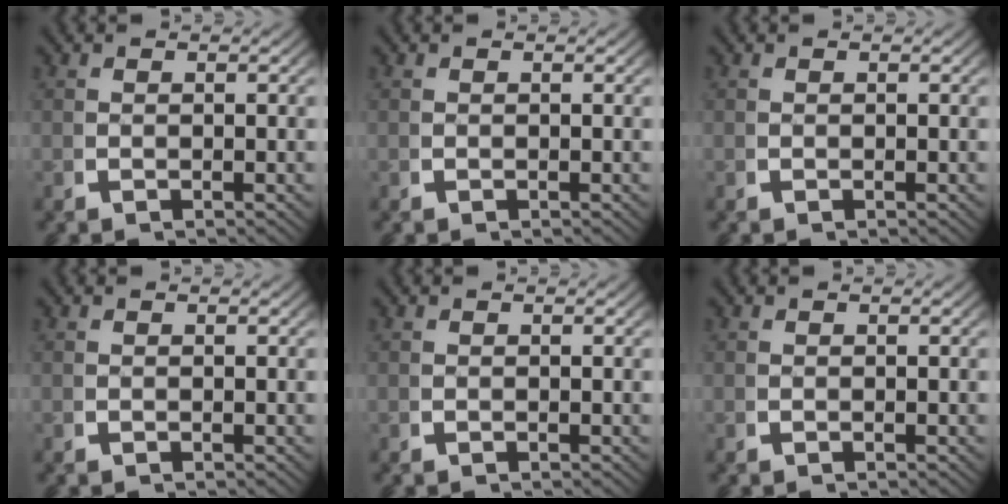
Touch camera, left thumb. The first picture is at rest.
{"total": 0.0}
{"total": 0.0}
{"total": 0.0}
{"total": 0.0}
{"total": 0.0}